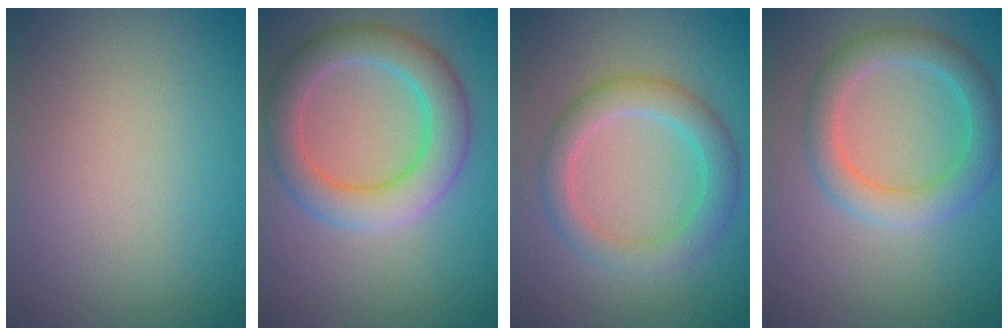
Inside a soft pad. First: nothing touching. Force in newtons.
{"total": 5.4, "press": 5.4, "slide": 0.1}
{"total": 3.7, "press": 3.7, "slide": 0.2}
{"total": 3.9, "press": 3.9, "slide": 0.1}